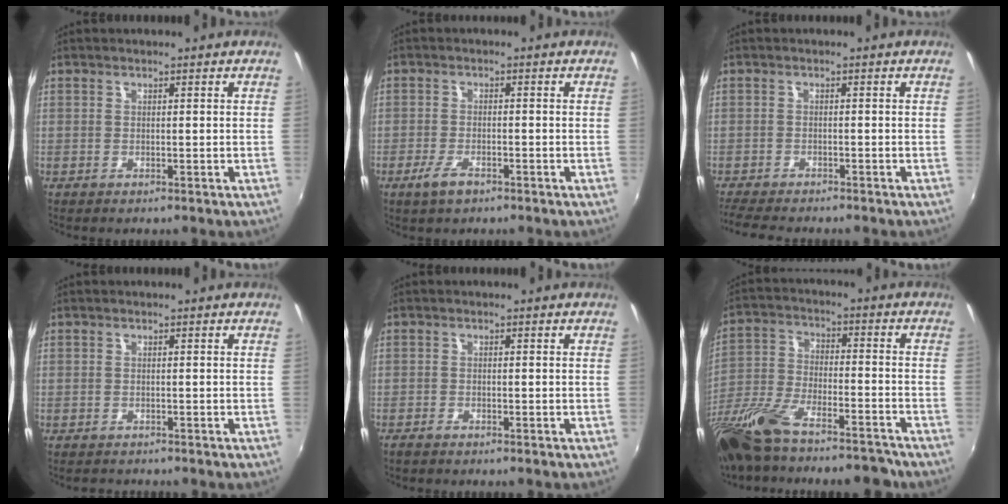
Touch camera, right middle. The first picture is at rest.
{"total": 3.8, "force": [-2.5, 1.3, 2.5], "torque": [-0.061, -0.007, -0.049]}
{"total": 6.4, "force": [-5.9, 0.9, 2.4], "torque": [-0.067, -0.023, -0.101]}
{"total": 1.4, "force": [-1.3, 0.7, 0.0], "torque": [-0.005, -0.003, -0.022]}
{"total": 1.8, "force": [-1.6, 0.4, 0.7], "torque": [-0.021, -0.006, -0.032]}
{"total": 22.3, "force": [-17.7, 6.3, 11.9], "torque": [-0.253, -0.050, -0.297]}